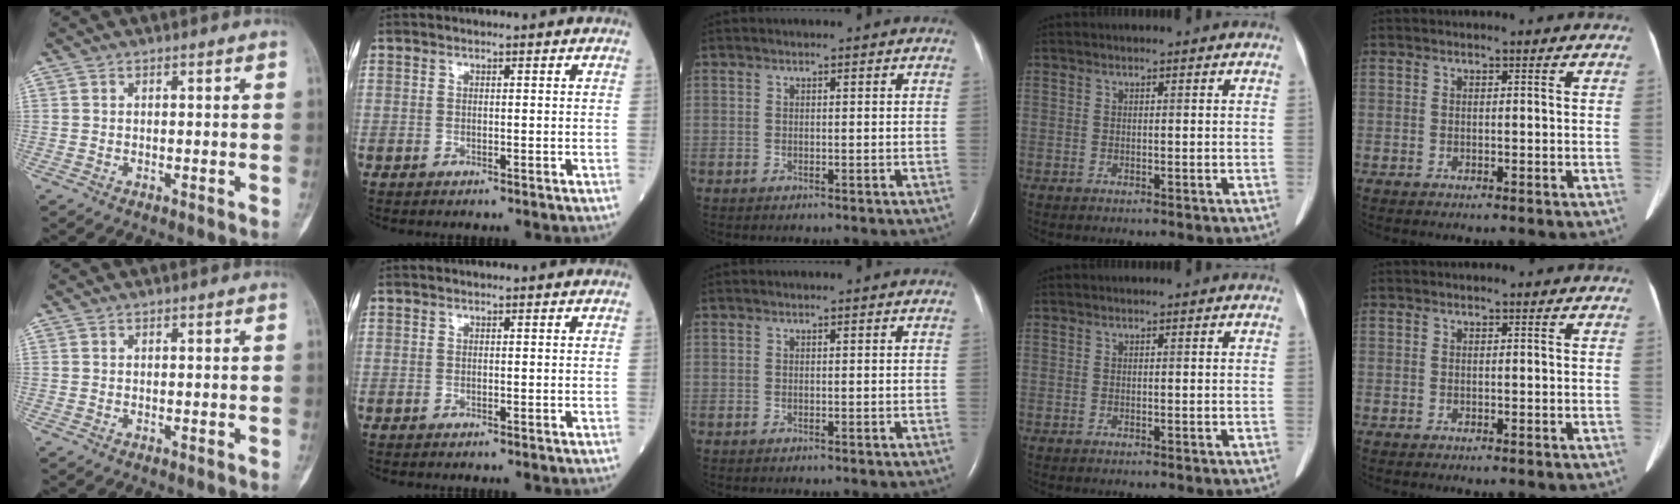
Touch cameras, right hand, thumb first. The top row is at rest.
{}